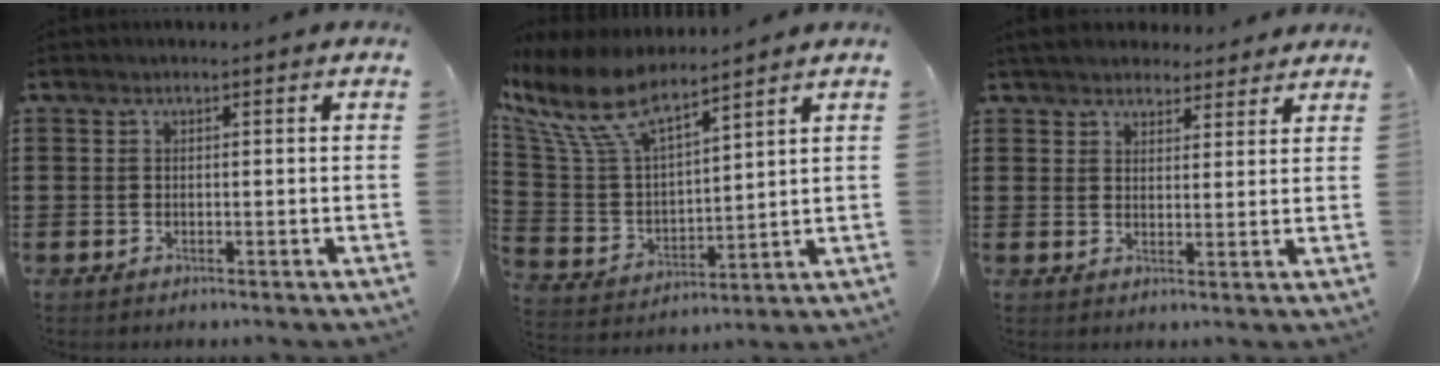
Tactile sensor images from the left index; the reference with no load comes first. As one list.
[{"total": 11.3, "force": [8.6, 3.7, 6.3], "torque": [-0.167, -0.042, 0.152]}, {"total": 4.4, "force": [4.1, 1.4, 0.8], "torque": [-0.031, -0.006, 0.077]}]